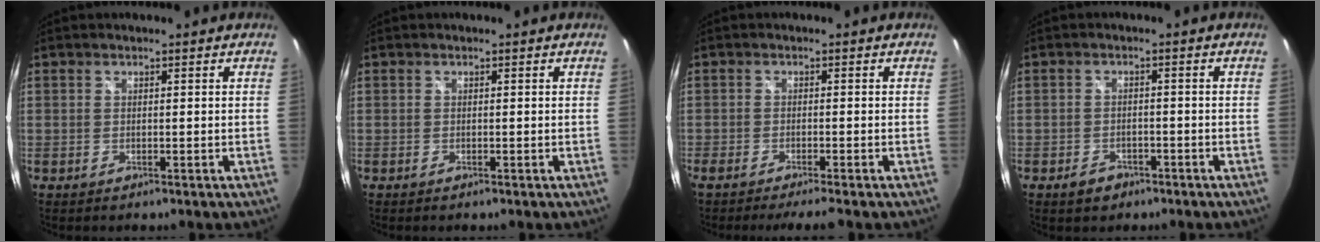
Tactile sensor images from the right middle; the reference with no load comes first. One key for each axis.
{"total": 0.0}
{"total": 4.4, "fx": -3.9, "fy": -0.4, "fz": 2.0, "tx": -0.045, "ty": -0.012, "tz": -0.066}
{"total": 3.4, "fx": -2.2, "fy": 2.3, "fz": 1.1, "tx": -0.026, "ty": 0.002, "tz": -0.031}